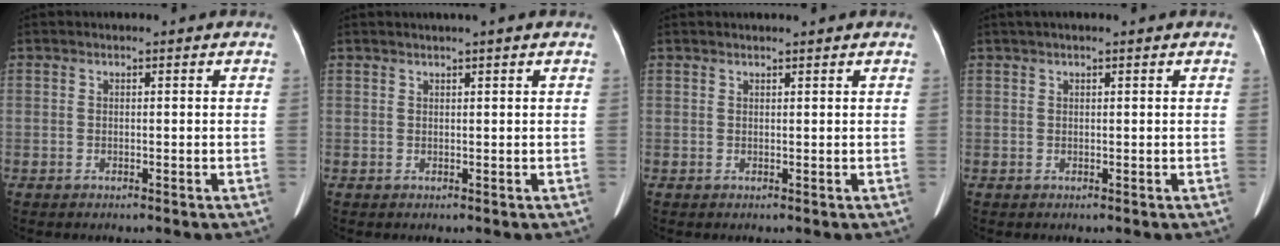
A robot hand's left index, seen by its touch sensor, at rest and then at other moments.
{"total": 0.9, "force": [0.6, -0.2, 0.6], "torque": [-0.012, 0.005, 0.017]}
{"total": 1.0, "force": [0.9, 0.0, 0.4], "torque": [-0.005, 0.009, 0.018]}
{"total": 2.2, "force": [1.6, 0.1, 1.5], "torque": [-0.021, 0.029, 0.025]}